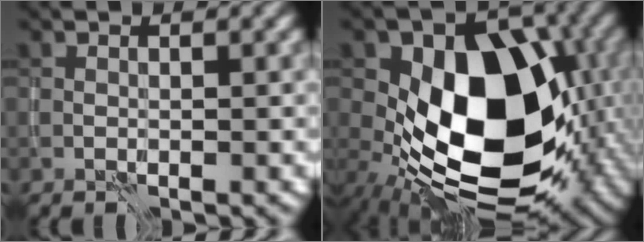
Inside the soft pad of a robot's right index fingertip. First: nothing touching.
{"total": 14.5, "force": [-2.6, 8.6, 11.3], "torque": [-0.182, -0.001, -0.055]}